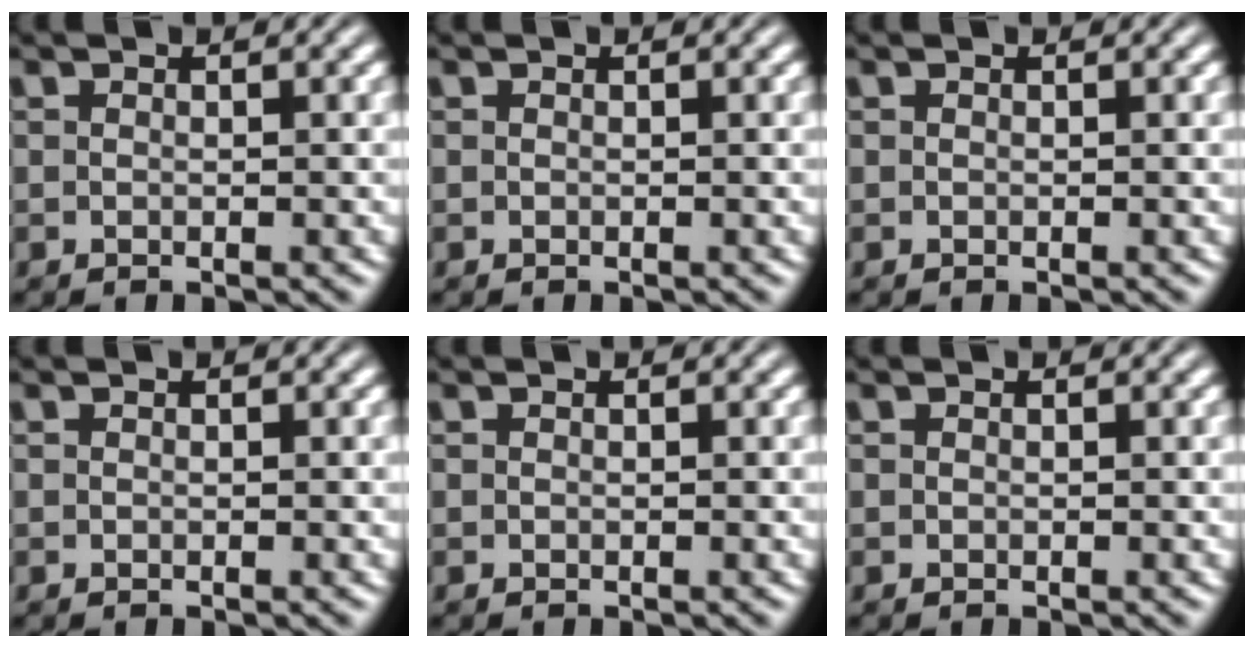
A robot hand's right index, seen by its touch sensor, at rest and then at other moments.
{"total": 0.0}
{"total": 0.0}
{"total": 0.0}
{"total": 0.0}
{"total": 0.0}